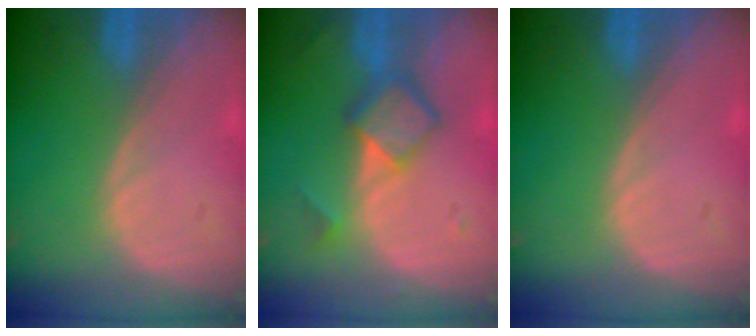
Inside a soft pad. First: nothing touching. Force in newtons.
{"total": 6.0, "press": 5.1, "slide": 3.1}
{"total": 0.0}